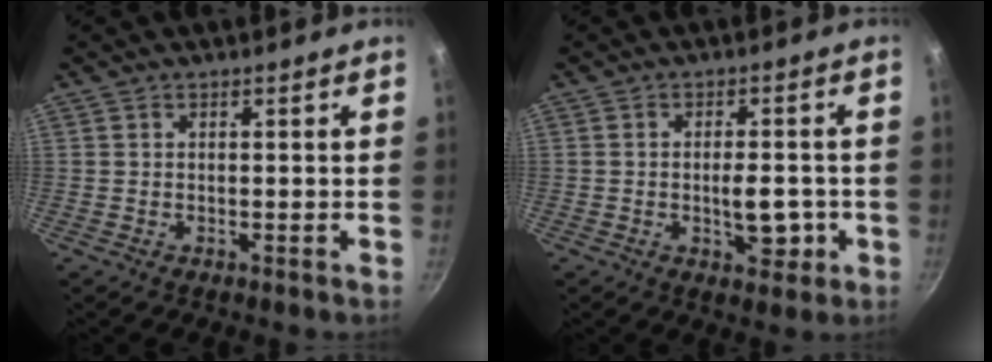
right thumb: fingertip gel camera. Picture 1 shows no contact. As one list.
[{"total": 6.6, "force": [-1.5, 3.5, 5.4], "torque": [-0.048, 0.005, -0.019]}]